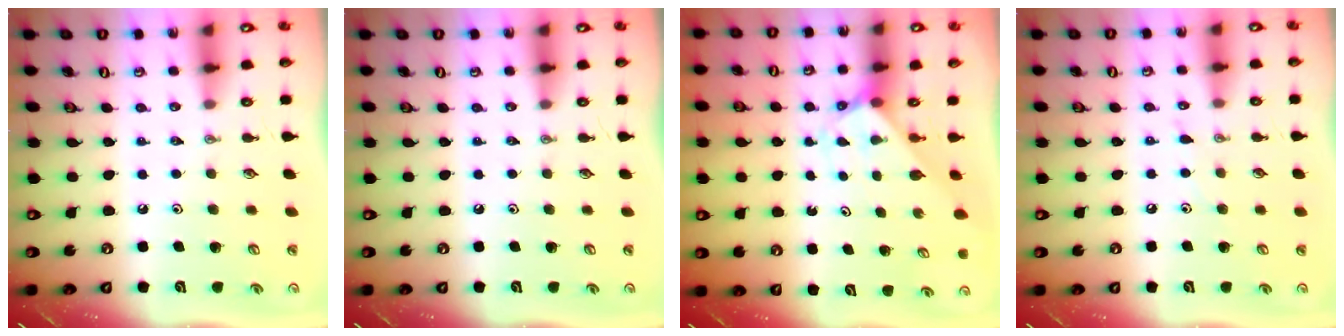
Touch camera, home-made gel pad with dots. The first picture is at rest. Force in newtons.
{"total": 0.0}
{"total": 2.0, "press": 2.0, "slide": 0.1}
{"total": 5.2, "press": 5.2, "slide": 0.7}